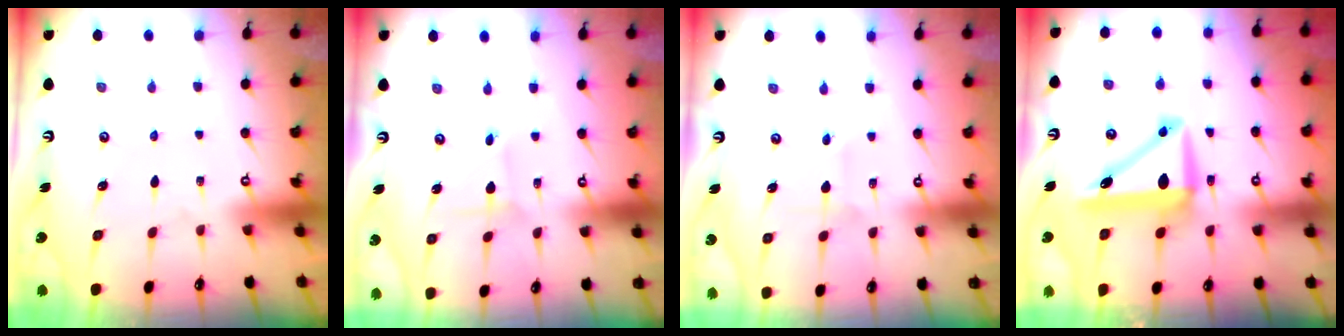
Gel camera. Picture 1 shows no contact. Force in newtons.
{"total": 0.7, "press": 0.7, "slide": 0.0}
{"total": 3.4, "press": 3.2, "slide": 1.1}
{"total": 9.6, "press": 9.4, "slide": 2.1}